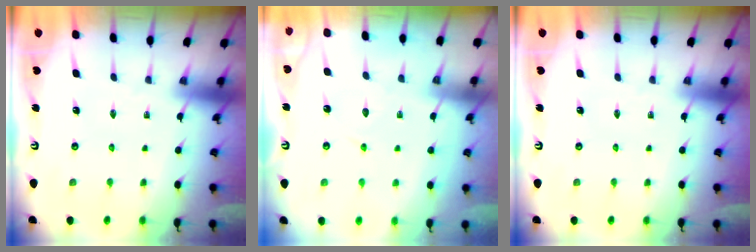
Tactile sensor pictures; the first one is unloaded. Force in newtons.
{"total": 5.6, "press": 5.5, "slide": 0.6}
{"total": 0.0}